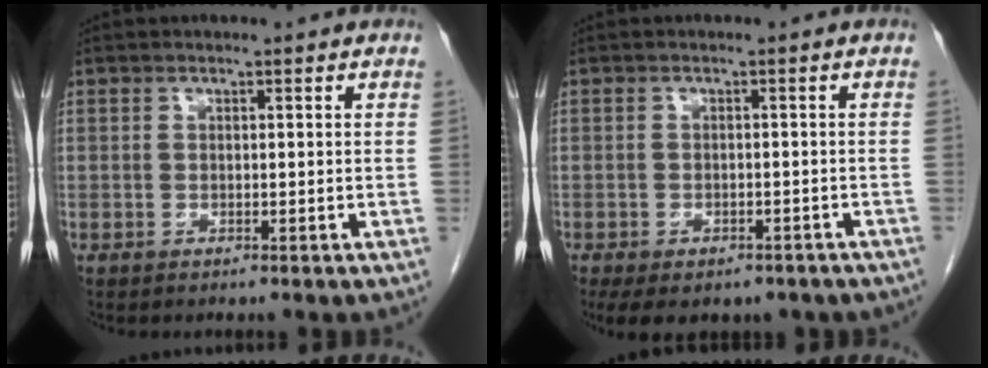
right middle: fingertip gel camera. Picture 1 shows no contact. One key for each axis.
{"total": 11.4, "fx": -8.0, "fy": 6.1, "fz": 5.4, "tx": -0.100, "ty": -0.005, "tz": -0.092}